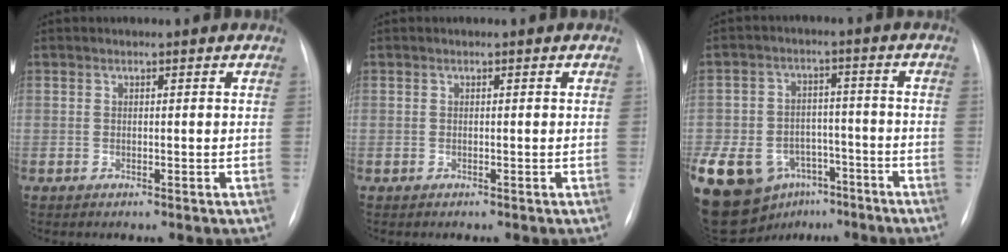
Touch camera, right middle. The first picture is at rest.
{"total": 0.0}
{"total": 26.5, "force": [-13.3, 19.1, 12.6], "torque": [-0.369, 0.003, -0.200]}